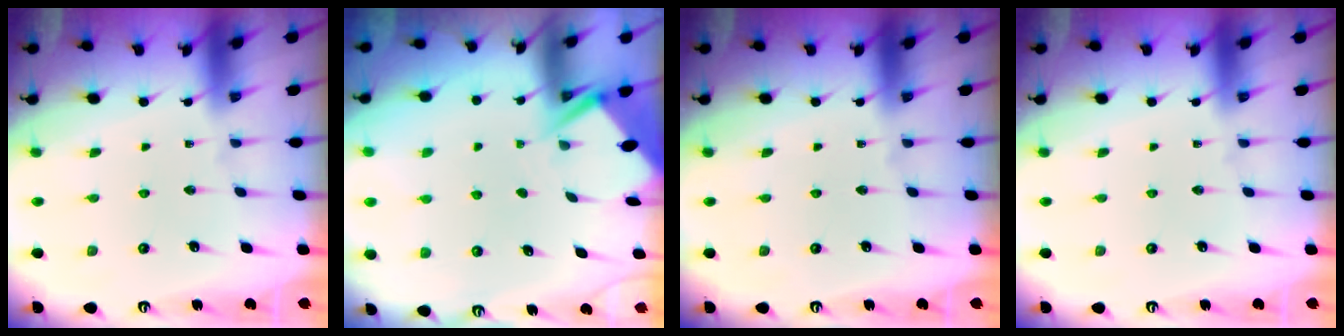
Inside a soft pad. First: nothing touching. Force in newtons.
{"total": 2.8, "press": 2.8, "slide": 0.4}
{"total": 0.0}
{"total": 0.0}